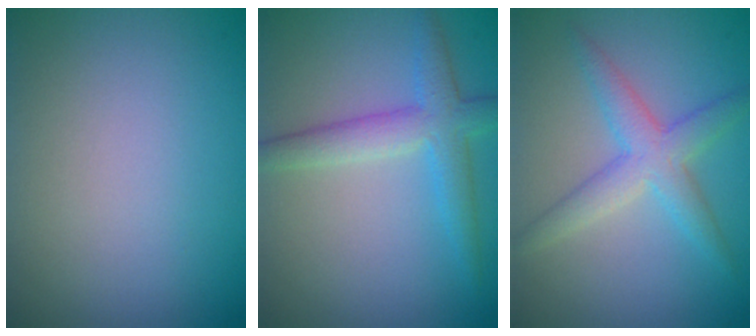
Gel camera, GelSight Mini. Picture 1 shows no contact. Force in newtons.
{"total": 3.6, "press": 3.6, "slide": 0.1}
{"total": 3.6, "press": 3.6, "slide": 0.0}